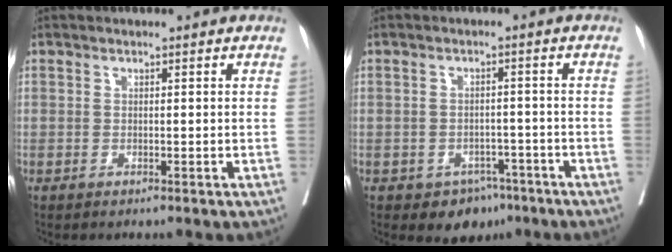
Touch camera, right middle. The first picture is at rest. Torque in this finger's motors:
{"motor_torque": [0.50, -0.48, 0.02, 0.01]}